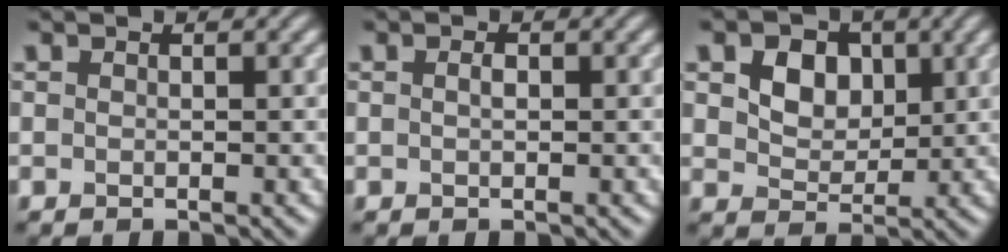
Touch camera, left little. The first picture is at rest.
{"total": 0.7, "force": [0.1, 0.3, 0.6], "torque": [-0.014, 0.002, 0.001]}
{"total": 4.8, "force": [1.8, 3.5, 2.8], "torque": [-0.066, -0.004, 0.029]}